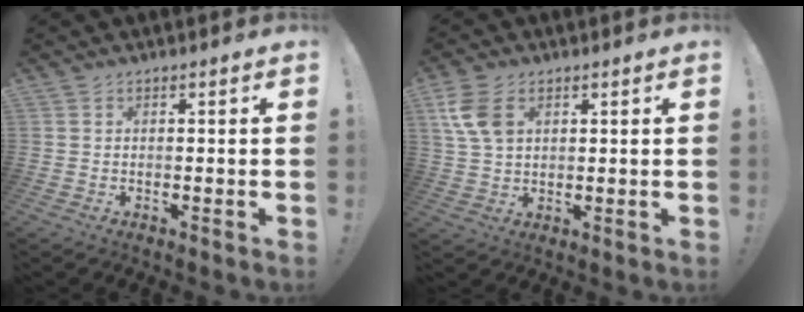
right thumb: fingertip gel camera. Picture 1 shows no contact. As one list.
[{"total": 8.8, "force": [3.1, 5.8, 5.8], "torque": [-0.118, 0.003, 0.063]}]